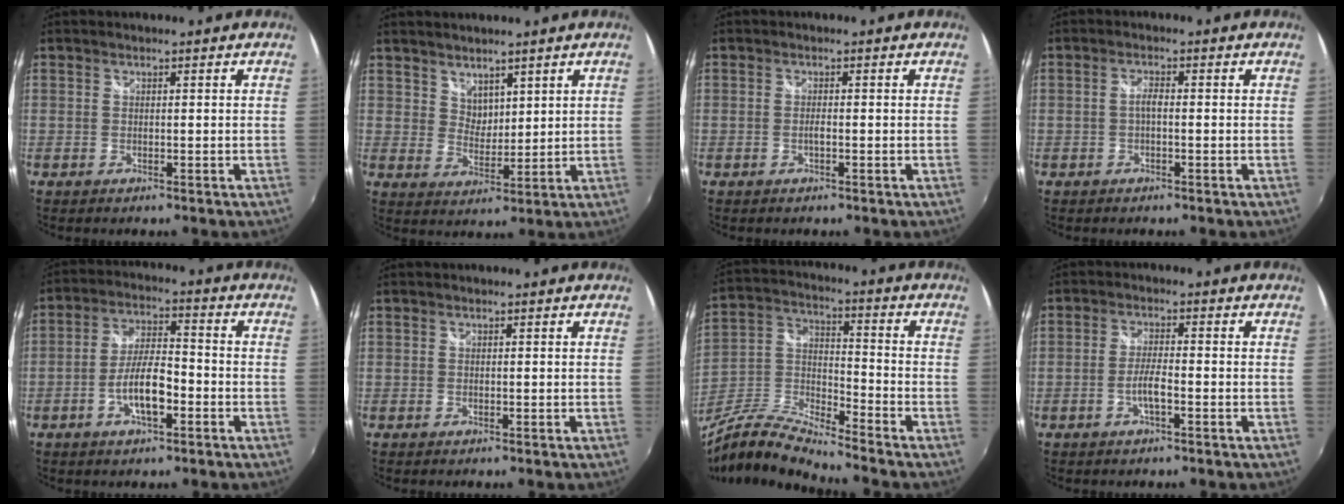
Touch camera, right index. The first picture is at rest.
{"total": 4.4, "force": [3.4, 2.6, 1.2], "torque": [-0.007, 0.003, 0.065]}
{"total": 0.9, "force": [-0.4, 0.2, 0.8], "torque": [-0.017, -0.001, -0.008]}
{"total": 1.6, "force": [-0.5, 0.5, 1.5], "torque": [-0.029, 0.006, -0.011]}
{"total": 8.1, "force": [-3.2, 2.6, 6.9], "torque": [-0.136, 0.004, -0.055]}
{"total": 0.0}
{"total": 12.1, "force": [-9.8, 1.6, 7.0], "torque": [-0.156, -0.010, -0.200]}
{"total": 3.5, "force": [-1.6, 0.5, 3.0], "torque": [-0.065, 0.000, -0.030]}